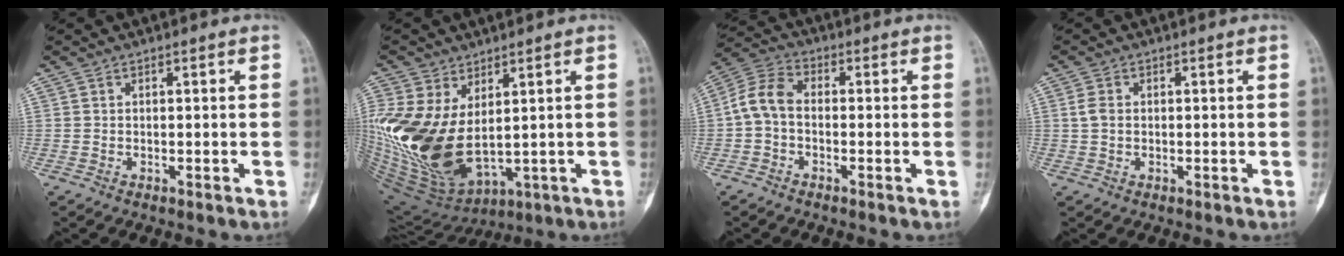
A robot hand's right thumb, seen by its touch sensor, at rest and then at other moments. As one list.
[{"total": 18.9, "force": [2.1, 11.4, 14.9], "torque": [-0.317, -0.030, 0.072]}, {"total": 7.0, "force": [-0.8, 4.6, 5.2], "torque": [-0.101, 0.023, -0.031]}, {"total": 2.3, "force": [0.2, 1.7, 1.5], "torque": [-0.032, 0.003, 0.002]}]